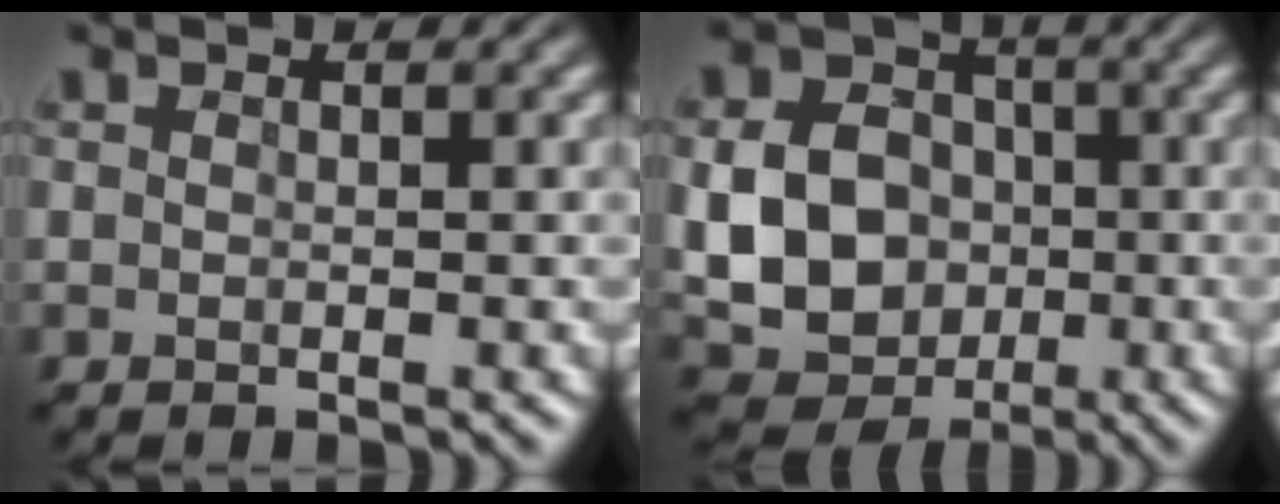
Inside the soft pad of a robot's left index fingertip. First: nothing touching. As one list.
[{"total": 8.4, "force": [-0.8, 7.1, 4.5], "torque": [-0.079, -0.007, -0.021]}]